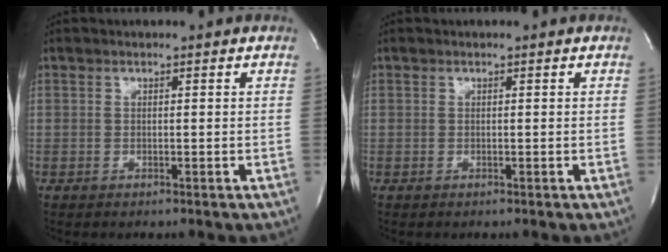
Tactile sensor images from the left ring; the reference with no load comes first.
{"total": 0.0}